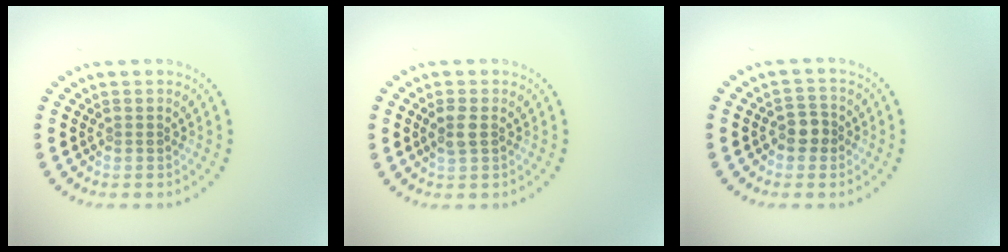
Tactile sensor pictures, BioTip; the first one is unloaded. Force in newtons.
{"total": 1.6, "press": 1.5, "slide": 0.5}
{"total": 1.9, "press": 1.8, "slide": 0.7}